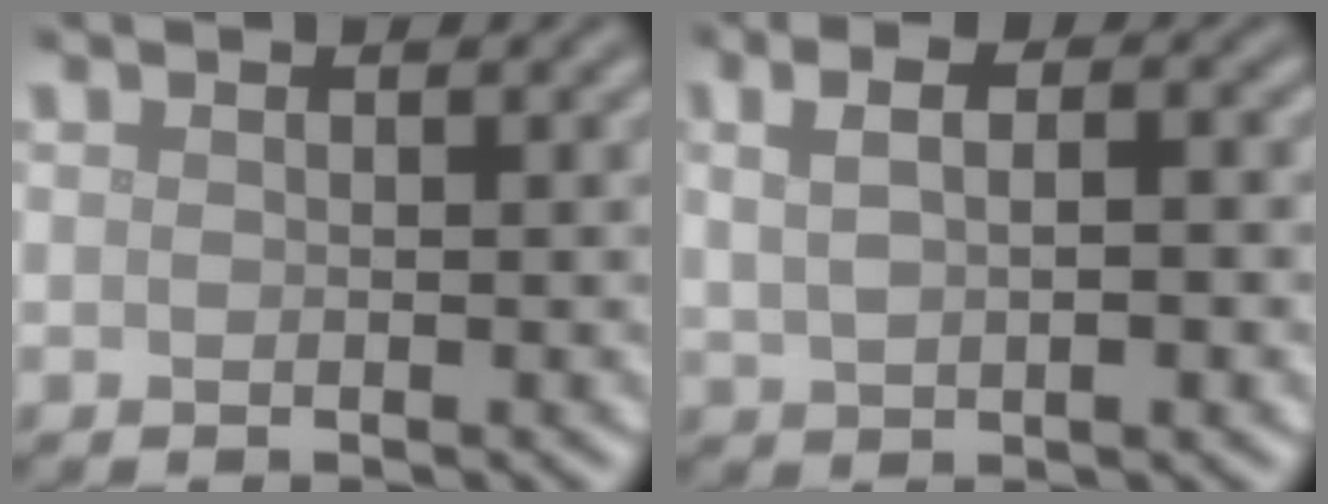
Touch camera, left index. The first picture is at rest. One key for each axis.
{"total": 6.7, "fx": 2.1, "fy": 3.4, "fz": 5.4, "tx": -0.057, "ty": 0.035, "tz": 0.011}